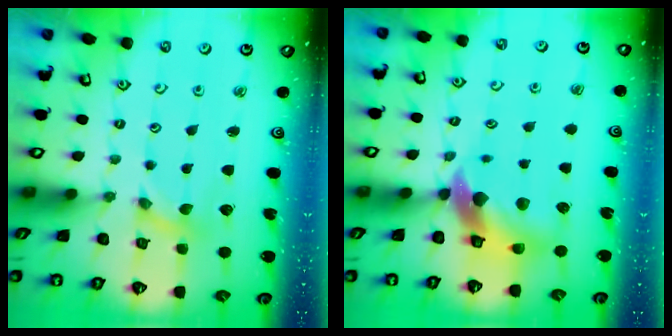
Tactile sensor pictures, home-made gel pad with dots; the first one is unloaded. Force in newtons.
{"total": 11.3, "press": 11.2, "slide": 1.8}